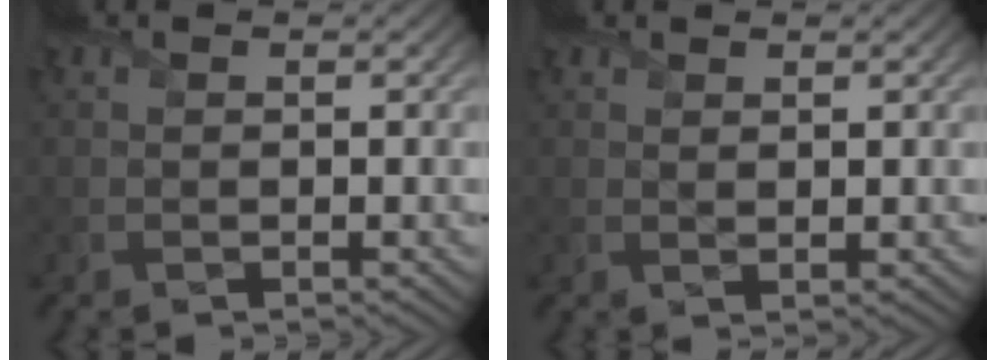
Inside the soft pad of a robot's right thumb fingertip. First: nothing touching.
{"total": 0.9, "force": [0.8, 0.2, 0.4], "torque": [-0.011, -0.002, 0.016]}